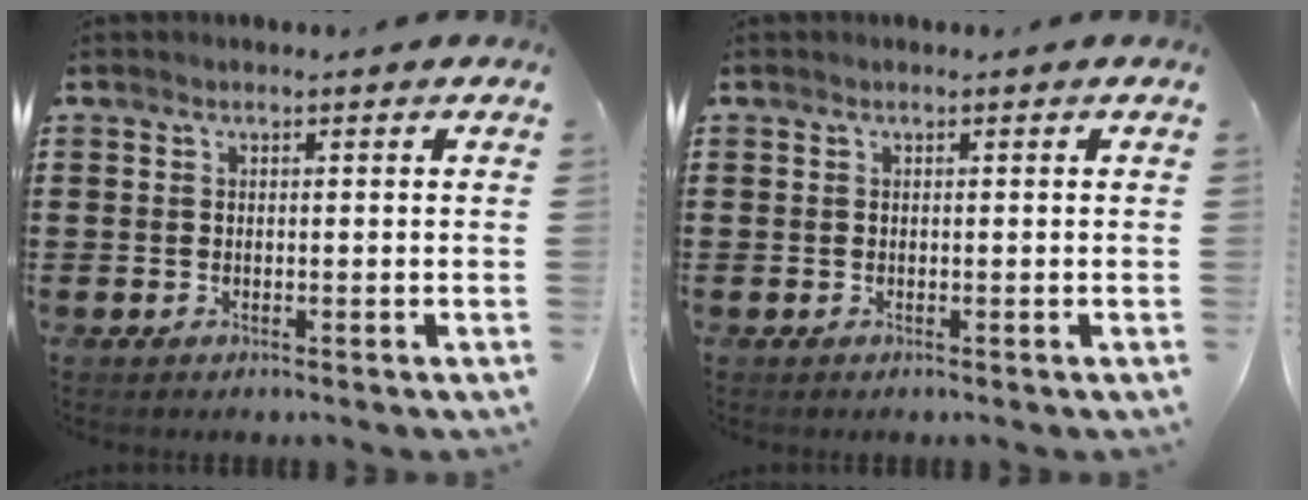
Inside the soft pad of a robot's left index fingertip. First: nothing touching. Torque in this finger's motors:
{"motor_torque": [0.00, 0.00, 0.00, 0.00]}